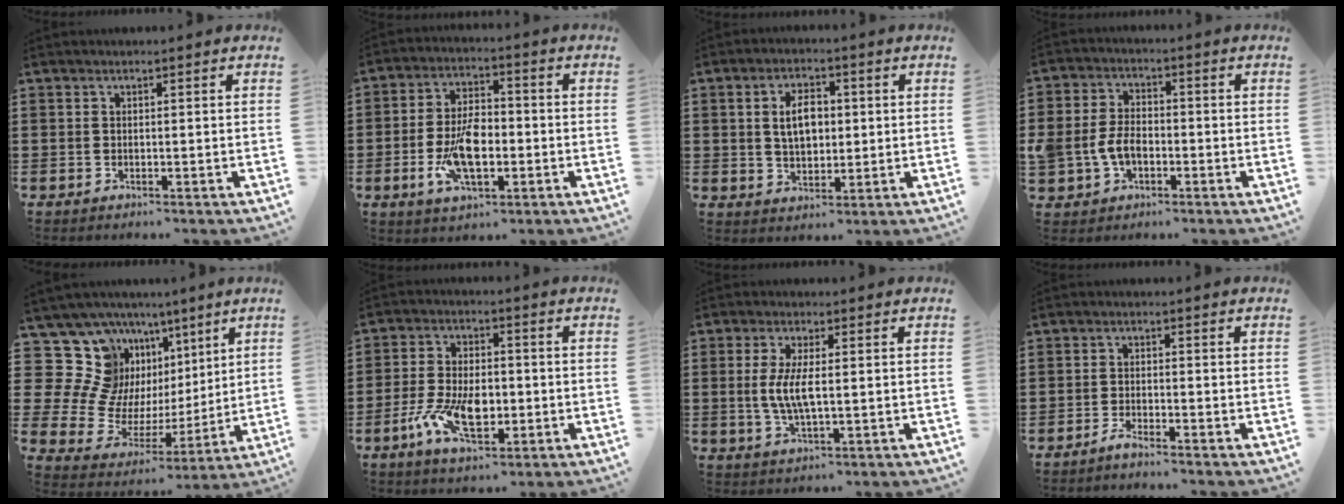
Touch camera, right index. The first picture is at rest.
{"total": 9.2, "force": [-2.1, 4.5, 7.7], "torque": [-0.172, 0.000, -0.042]}
{"total": 5.6, "force": [0.7, 3.3, 4.4], "torque": [-0.077, 0.010, 0.006]}
{"total": 5.7, "force": [-1.7, 4.0, 3.7], "torque": [-0.096, 0.001, -0.038]}
{"total": 14.5, "force": [3.9, 13.1, 4.9], "torque": [-0.165, -0.048, 0.092]}
{"total": 9.1, "force": [-2.7, 4.7, 7.3], "torque": [-0.155, 0.001, -0.048]}
{"total": 5.4, "force": [0.0, 1.6, 5.1], "torque": [-0.109, -0.003, -0.007]}
{"total": 1.6, "force": [-1.5, -0.1, 0.4], "torque": [-0.008, 0.002, -0.029]}